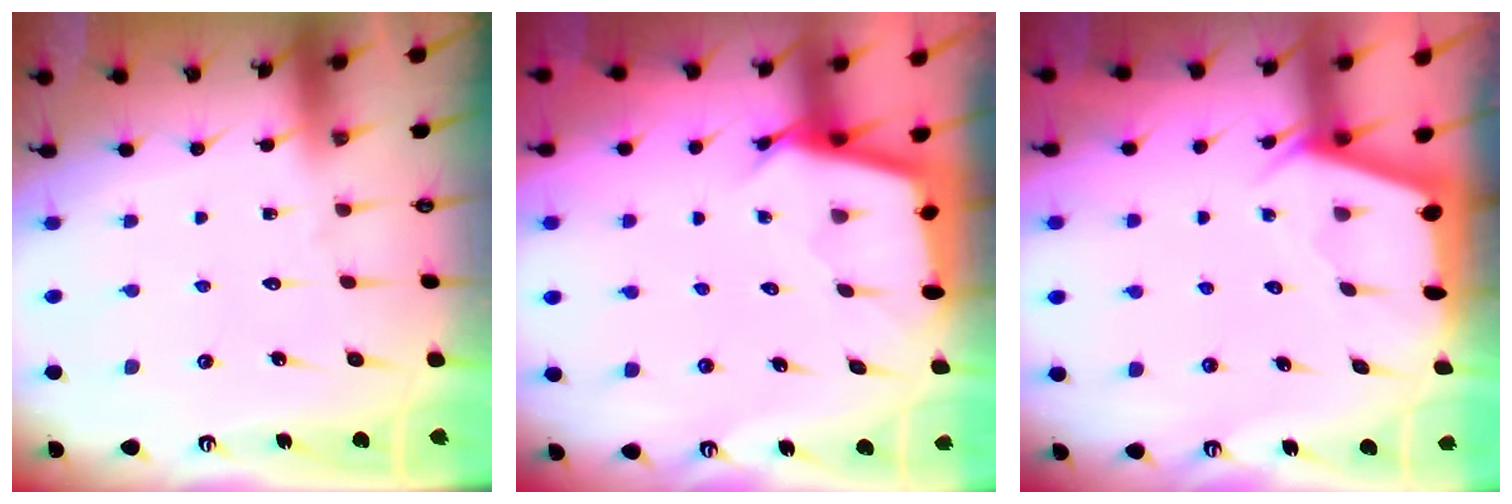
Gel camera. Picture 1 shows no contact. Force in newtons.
{"total": 2.8, "press": 2.8, "slide": 0.3}
{"total": 2.4, "press": 2.4, "slide": 0.3}